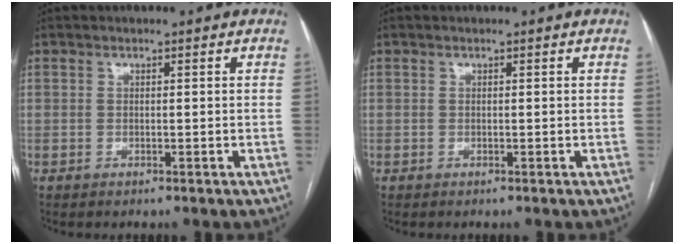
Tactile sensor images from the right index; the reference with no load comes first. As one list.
[{"total": 0.0}]